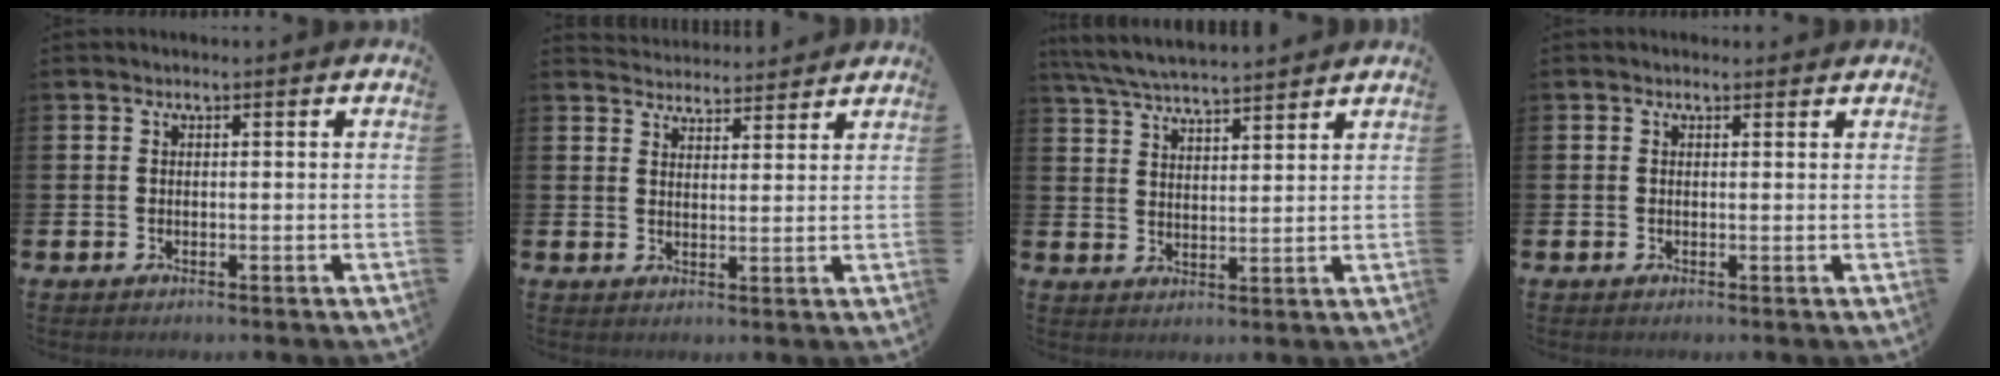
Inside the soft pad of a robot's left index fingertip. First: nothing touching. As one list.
[{"total": 3.6, "force": [3.5, 0.5, -0.4], "torque": [0.002, -0.025, 0.063]}, {"total": 5.7, "force": [5.6, 0.2, 1.2], "torque": [-0.045, -0.029, 0.101]}, {"total": 0.5, "force": [0.3, 0.3, 0.2], "torque": [0.011, -0.002, 0.001]}]